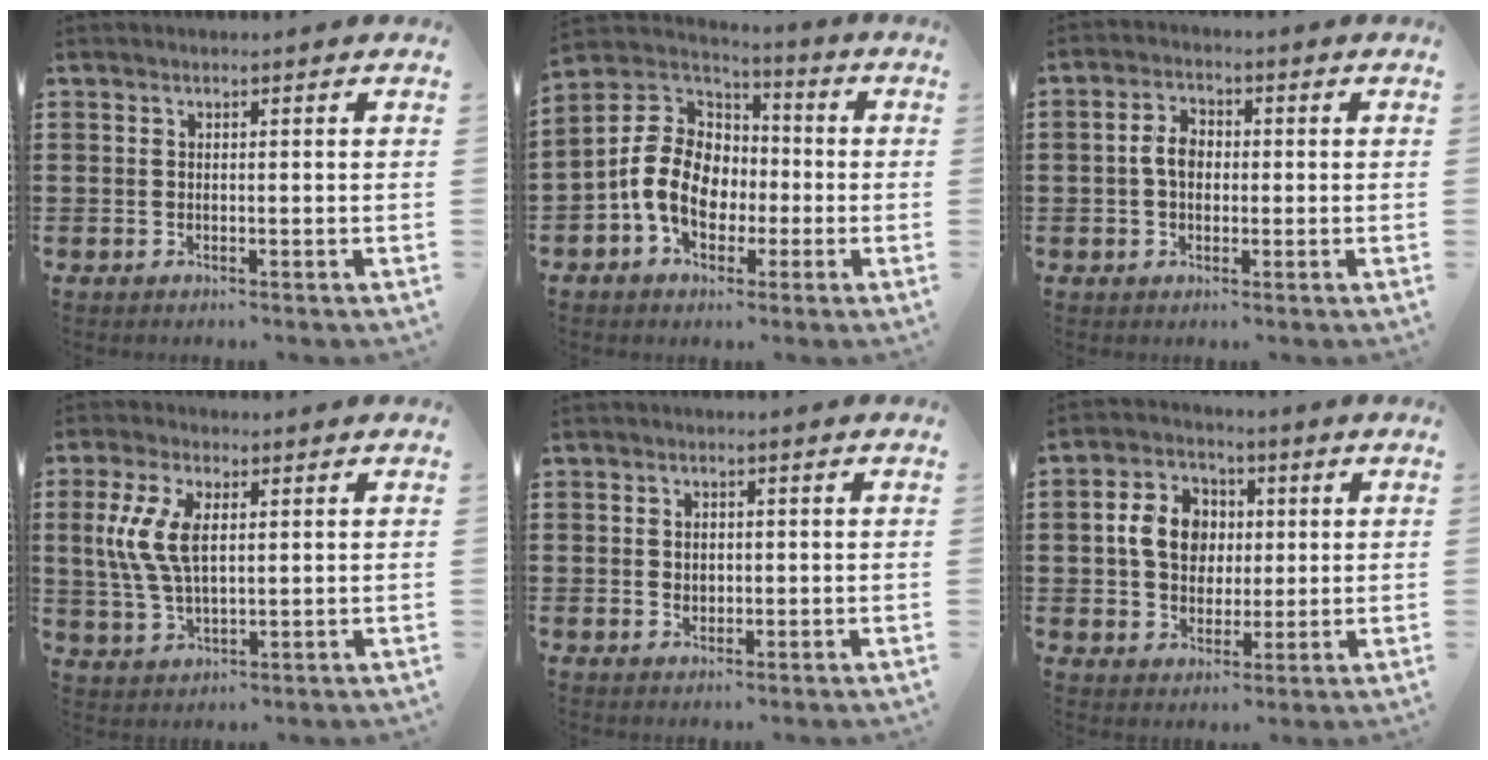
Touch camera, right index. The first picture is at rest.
{"total": 11.6, "force": [-2.5, 8.8, 7.2], "torque": [-0.180, 0.013, -0.051]}
{"total": 4.0, "force": [-0.2, 2.7, 3.0], "torque": [-0.069, 0.007, -0.008]}
{"total": 8.0, "force": [1.5, 3.9, 6.8], "torque": [-0.158, 0.006, 0.021]}
{"total": 1.6, "force": [0.1, 1.4, 0.7], "torque": [-0.017, 0.008, 0.001]}
{"total": 8.1, "force": [0.9, 6.7, 4.4], "torque": [-0.107, 0.014, 0.007]}